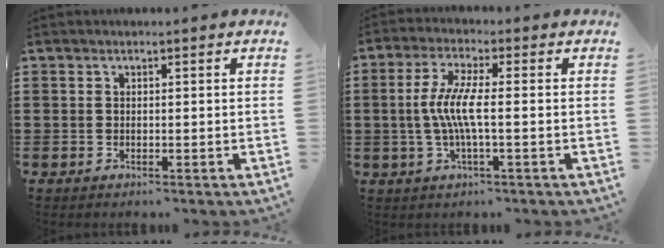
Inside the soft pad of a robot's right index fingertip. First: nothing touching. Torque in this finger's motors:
{"motor_torque": [1.19, 0.16, 0.71, 0.21]}